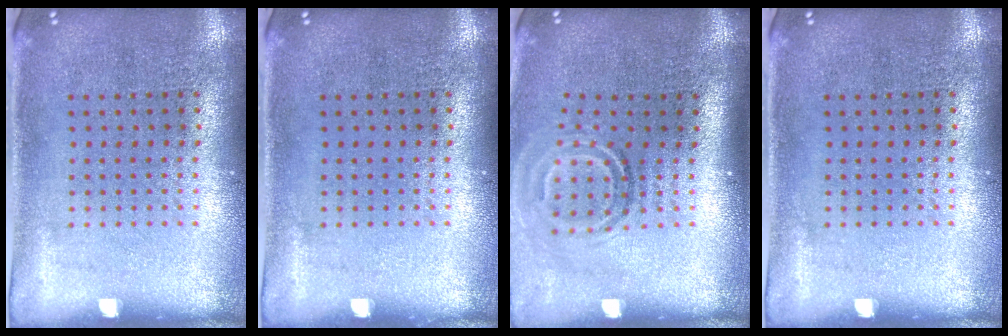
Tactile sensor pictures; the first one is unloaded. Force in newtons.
{"total": 0.0}
{"total": 1.9, "press": 1.1, "slide": 1.5}
{"total": 0.0}